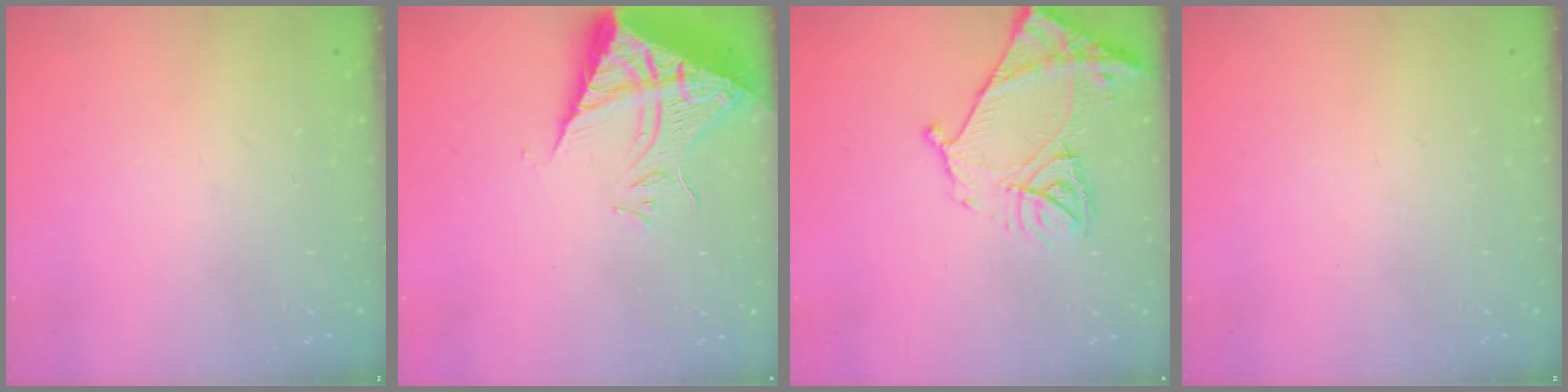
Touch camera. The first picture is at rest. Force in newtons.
{"total": 10.3, "press": 10.2, "slide": 1.1}
{"total": 15.0, "press": 14.9, "slide": 1.6}
{"total": 0.0}